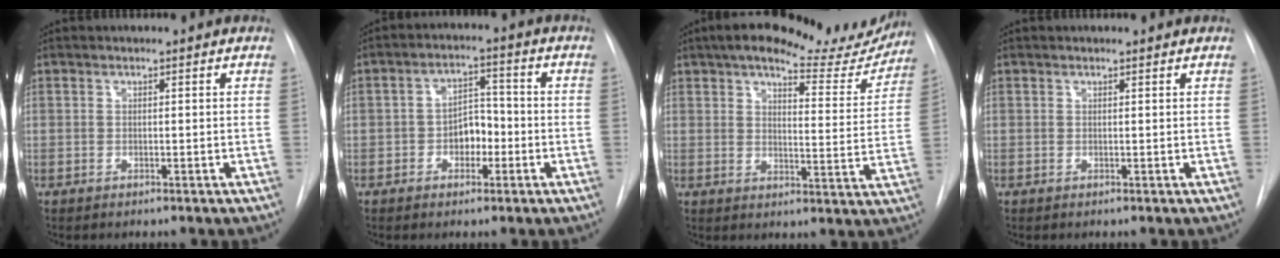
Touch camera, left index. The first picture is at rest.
{"total": 5.0, "force": [-1.6, 3.1, 3.6], "torque": [-0.055, 0.017, -0.027]}
{"total": 19.2, "force": [16.5, 5.3, 8.2], "torque": [-0.104, -0.012, 0.200]}
{"total": 0.9, "force": [0.9, 0.0, 0.0], "torque": [-0.006, 0.005, 0.011]}